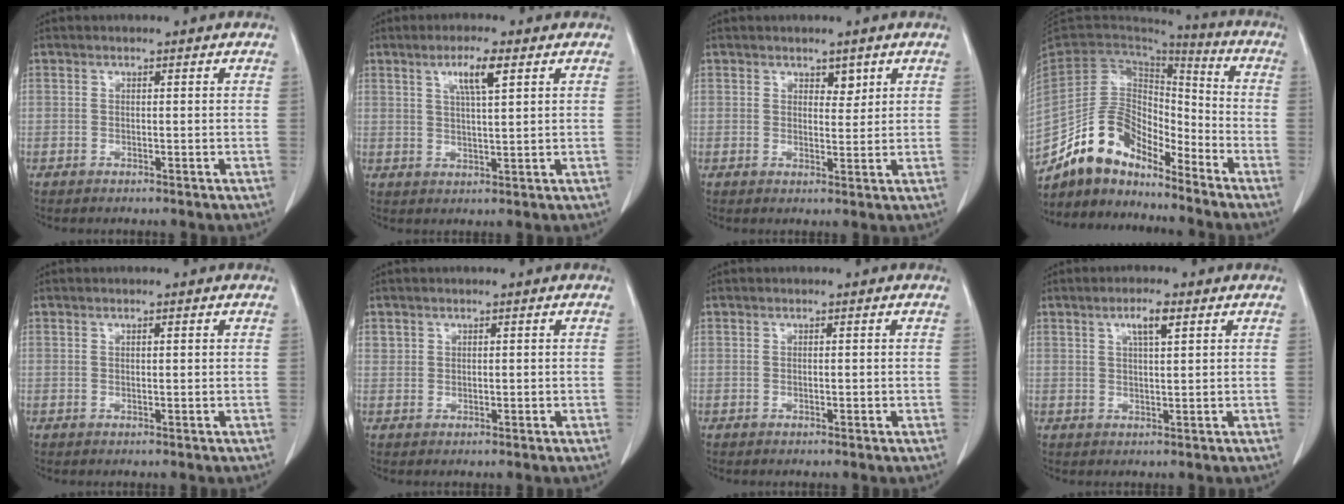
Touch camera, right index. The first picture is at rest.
{"total": 5.5, "force": [2.6, 0.9, 4.7], "torque": [-0.089, 0.002, 0.048]}
{"total": 2.8, "force": [1.6, 1.7, 1.5], "torque": [-0.024, 0.002, 0.030]}
{"total": 14.9, "force": [-12.2, 6.3, 5.9], "torque": [-0.110, 0.044, -0.228]}
{"total": 1.2, "force": [0.4, 0.4, 1.0], "torque": [-0.022, 0.001, 0.008]}
{"total": 2.8, "force": [0.6, 2.4, 1.3], "torque": [-0.031, 0.015, 0.022]}
{"total": 1.2, "force": [-0.1, 0.6, 1.0], "torque": [-0.023, 0.001, 0.001]}
{"total": 4.1, "force": [2.0, 1.0, 3.4], "torque": [-0.067, 0.001, 0.037]}